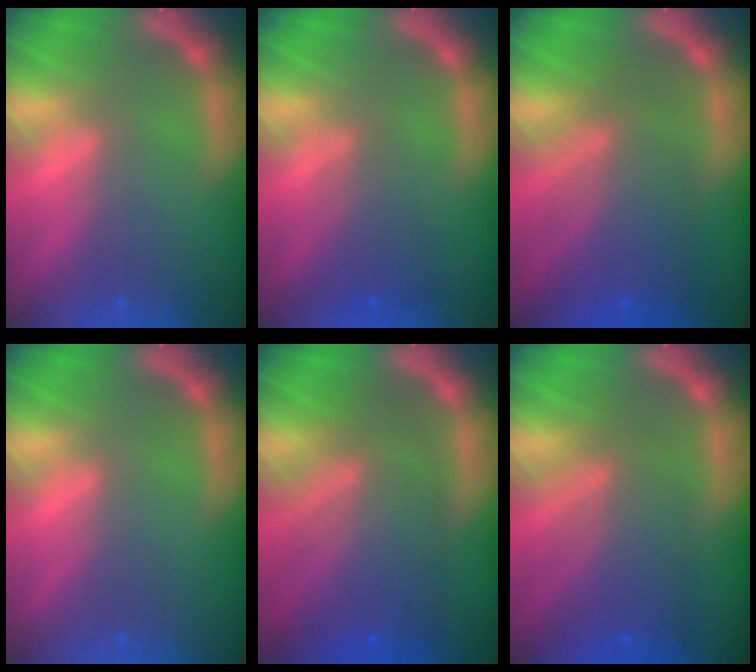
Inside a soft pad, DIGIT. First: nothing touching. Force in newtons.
{"total": 2.9}
{"total": 7.0}
{"total": 0.0}
{"total": 8.6}
{"total": 6.5}